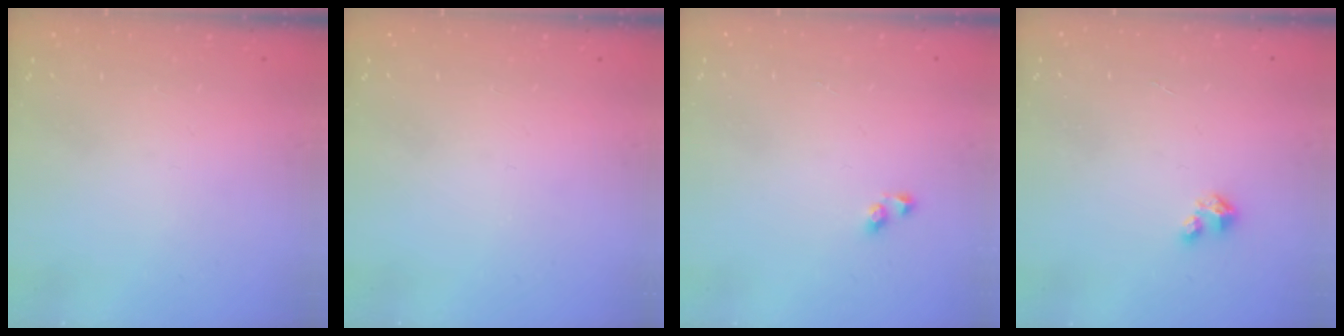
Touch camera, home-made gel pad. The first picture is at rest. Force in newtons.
{"total": 0.0}
{"total": 2.4, "press": 2.0, "slide": 1.3}
{"total": 1.6, "press": 1.6, "slide": 0.2}